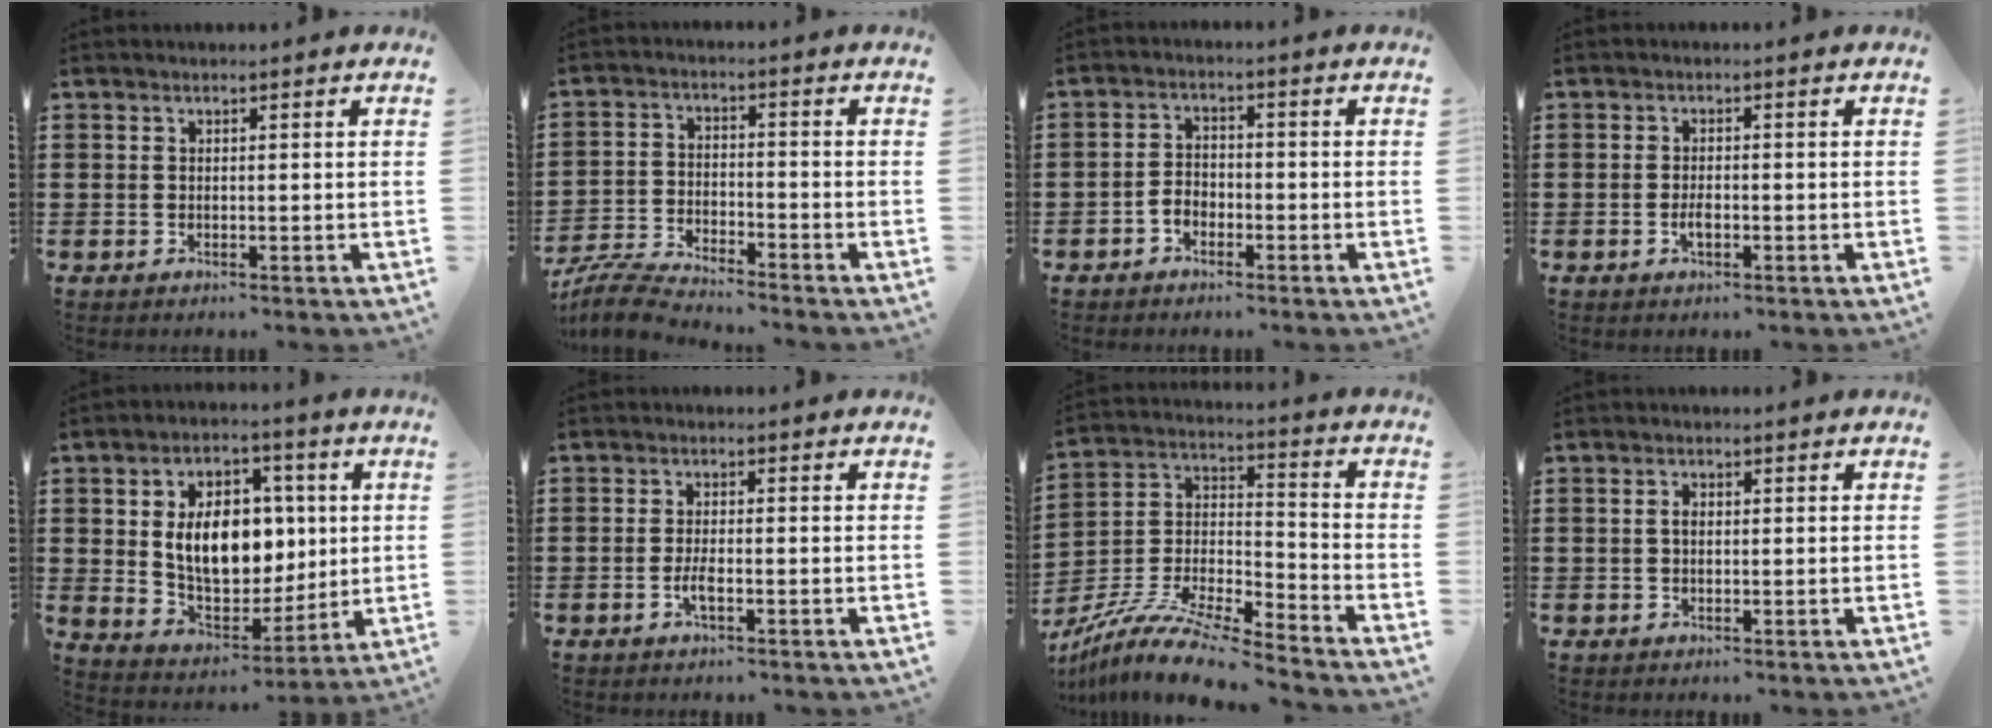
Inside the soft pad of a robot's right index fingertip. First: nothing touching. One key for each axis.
{"total": 5.8, "fx": -5.7, "fy": 0.1, "fz": 1.3, "tx": -0.040, "ty": -0.003, "tz": -0.115}
{"total": 2.5, "fx": -1.7, "fy": 1.6, "fz": 1.0, "tx": -0.024, "ty": 0.006, "tz": -0.035}
{"total": 2.0, "fx": -0.7, "fy": 0.8, "fz": 1.7, "tx": -0.033, "ty": 0.001, "tz": -0.013}
{"total": 11.8, "fx": 1.7, "fy": 7.8, "fz": 8.6, "tx": -0.161, "ty": 0.012, "tz": 0.027}
{"total": 2.4, "fx": -0.9, "fy": 0.6, "fz": 2.1, "tx": -0.046, "ty": -0.001, "tz": -0.019}
{"total": 10.9, "fx": -9.9, "fy": 1.1, "fz": 4.3, "tx": -0.092, "ty": 0.011, "tz": -0.204}
{"total": 1.4, "fx": 0.1, "fy": 0.8, "fz": 1.1, "tx": -0.024, "ty": 0.006, "tz": 0.000}